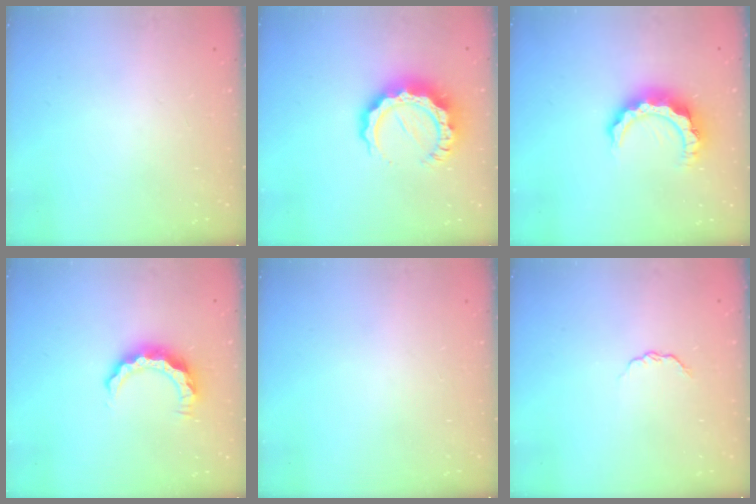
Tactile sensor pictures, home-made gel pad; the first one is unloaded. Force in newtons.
{"total": 12.1, "press": 12.0, "slide": 1.3}
{"total": 10.4, "press": 10.4, "slide": 1.1}
{"total": 7.6, "press": 7.6, "slide": 0.8}
{"total": 0.0}
{"total": 3.2, "press": 3.2, "slide": 0.4}